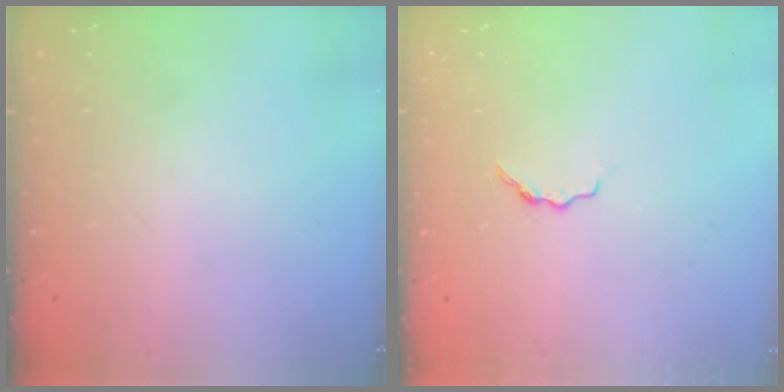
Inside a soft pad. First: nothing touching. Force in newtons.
{"total": 4.7, "press": 4.6, "slide": 0.7}